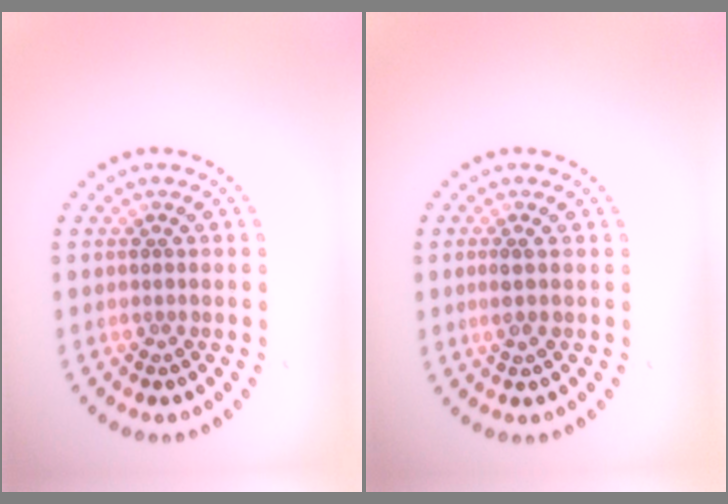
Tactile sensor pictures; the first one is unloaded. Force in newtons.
{"total": 0.9, "press": 0.6, "slide": 0.6}